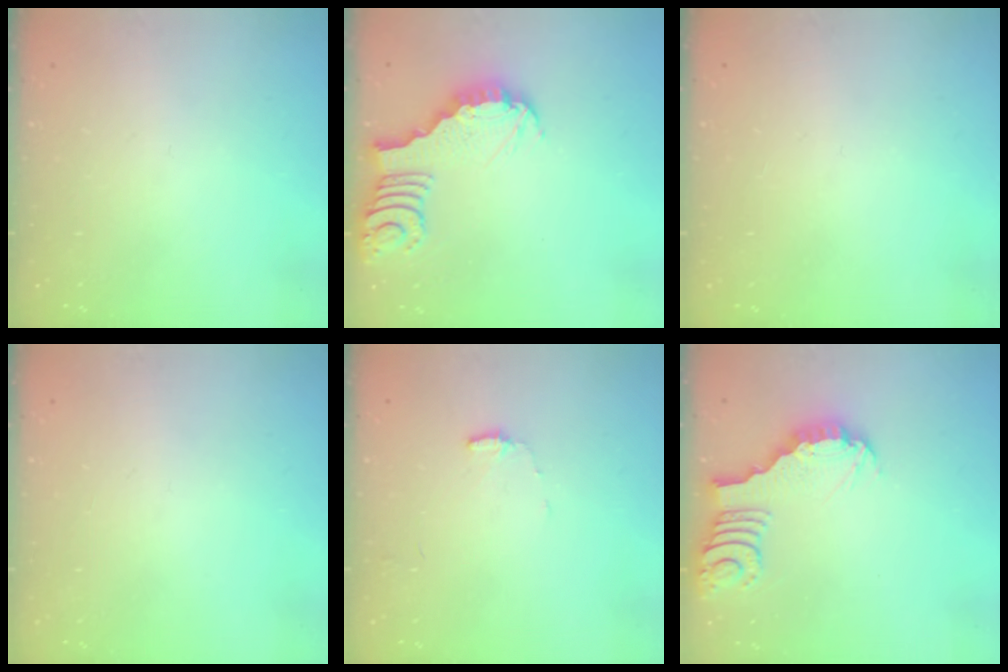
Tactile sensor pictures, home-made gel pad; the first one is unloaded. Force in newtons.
{"total": 3.2, "press": 3.2, "slide": 0.2}
{"total": 1.5, "press": 1.5, "slide": 0.1}
{"total": 0.0}
{"total": 5.8, "press": 5.8, "slide": 0.5}
{"total": 3.6, "press": 3.5, "slide": 0.4}